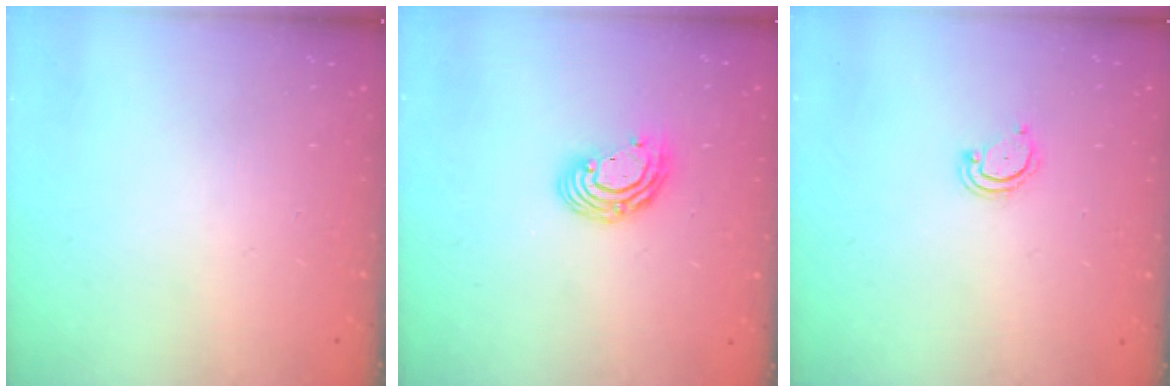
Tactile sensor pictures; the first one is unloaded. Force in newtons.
{"total": 8.7, "press": 8.6, "slide": 1.2}
{"total": 2.5, "press": 2.5, "slide": 0.2}